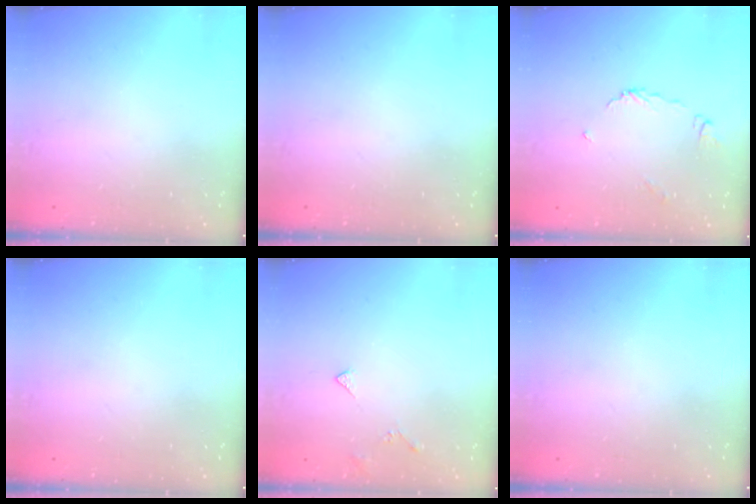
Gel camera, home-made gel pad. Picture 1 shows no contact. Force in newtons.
{"total": 0.0}
{"total": 6.5, "press": 6.5, "slide": 0.7}
{"total": 0.0}
{"total": 3.8, "press": 3.7, "slide": 0.7}
{"total": 0.0}